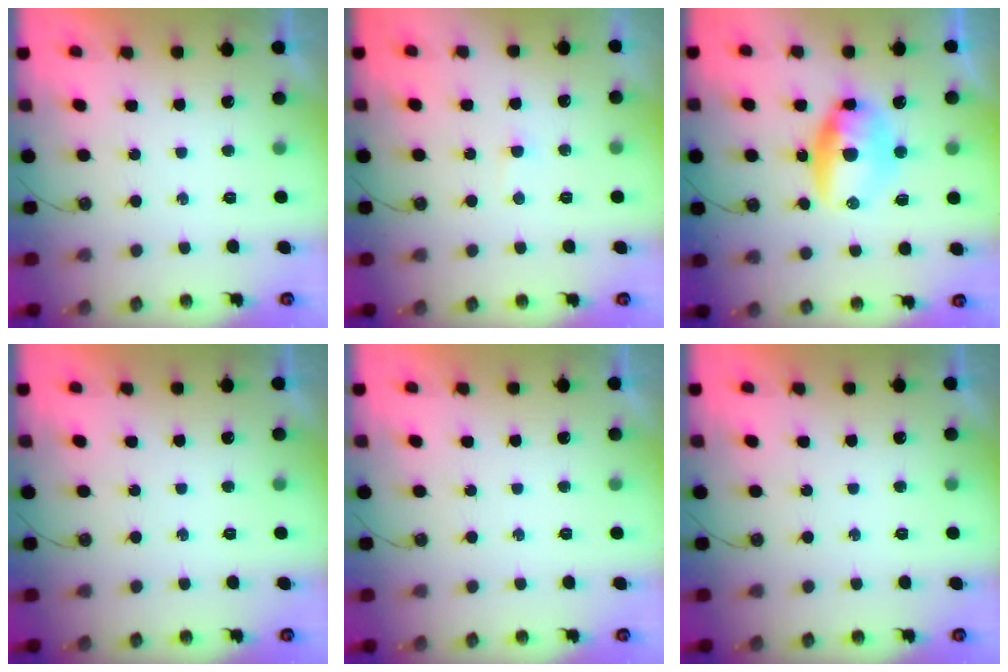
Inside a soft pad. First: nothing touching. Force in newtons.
{"total": 1.4, "press": 1.4, "slide": 0.3}
{"total": 15.0, "press": 11.2, "slide": 10.0}
{"total": 0.0}
{"total": 0.0}
{"total": 0.0}